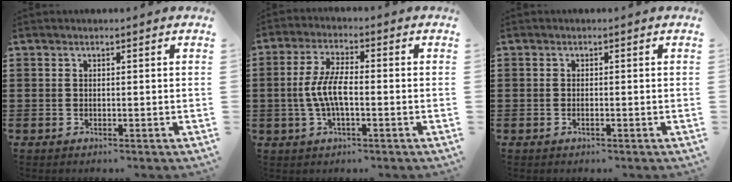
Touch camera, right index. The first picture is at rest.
{"total": 6.3, "force": [-1.0, 2.2, 5.9], "torque": [-0.138, -0.004, -0.029]}
{"total": 0.6, "force": [-0.3, 0.2, 0.5], "torque": [-0.012, -0.004, -0.004]}